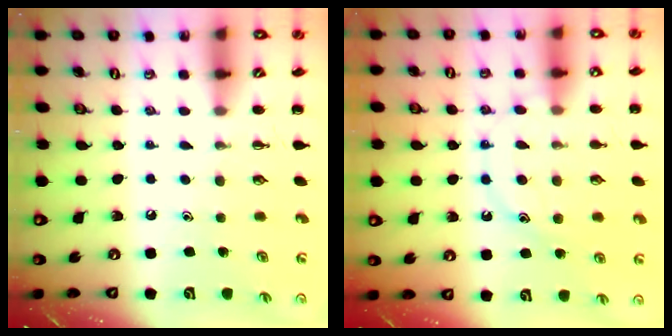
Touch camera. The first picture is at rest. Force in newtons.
{"total": 12.7, "press": 12.7, "slide": 0.8}